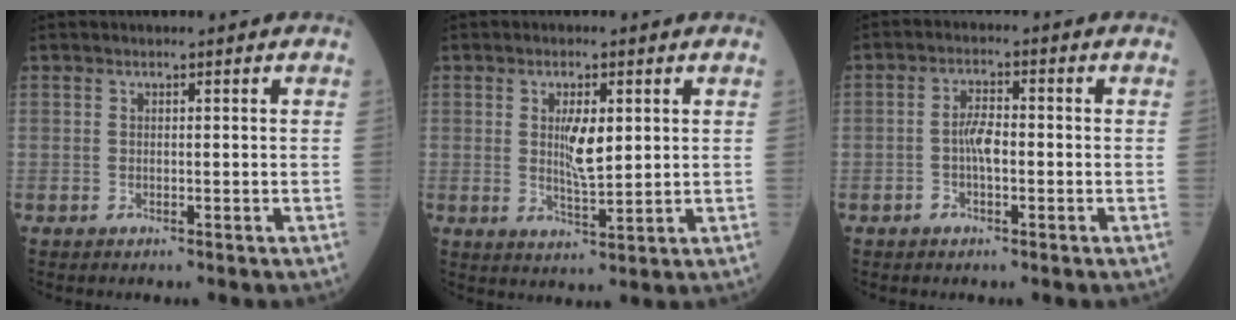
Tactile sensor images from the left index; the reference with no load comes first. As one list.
[{"total": 5.0, "force": [1.1, 1.2, 4.8], "torque": [-0.089, -0.007, 0.020]}, {"total": 3.5, "force": [-0.9, 1.2, 3.1], "torque": [-0.065, 0.005, -0.018]}]